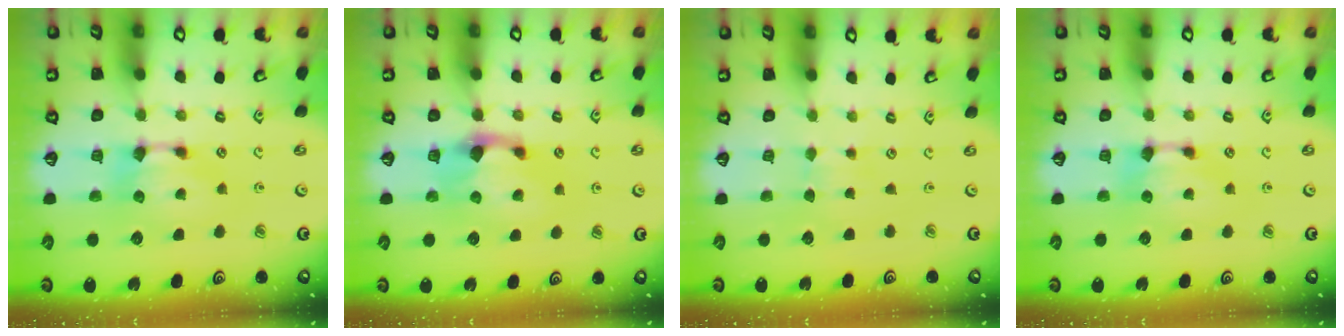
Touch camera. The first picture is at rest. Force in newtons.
{"total": 1.6, "press": 1.2, "slide": 1.1}
{"total": 2.9, "press": 2.9, "slide": 0.4}
{"total": 0.0}